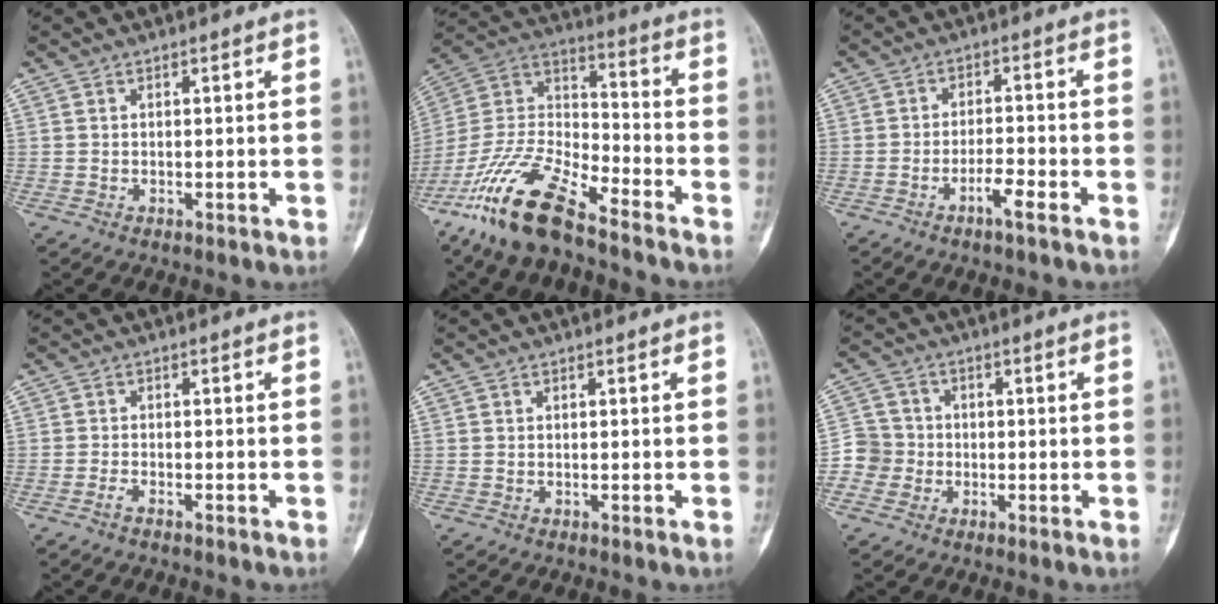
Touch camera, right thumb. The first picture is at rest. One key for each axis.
{"total": 19.3, "fx": -14.0, "fy": 5.9, "fz": 11.9, "tx": -0.249, "ty": 0.060, "tz": -0.267}
{"total": 4.2, "fx": -2.6, "fy": 0.7, "fz": 3.3, "tx": -0.065, "ty": 0.018, "tz": -0.048}
{"total": 1.3, "fx": -1.1, "fy": 0.3, "fz": 0.7, "tx": -0.022, "ty": 0.006, "tz": -0.021}
{"total": 0.0}
{"total": 5.2, "fx": -1.5, "fy": 5.0, "fz": 0.3, "tx": 0.019, "ty": 0.014, "tz": -0.036}